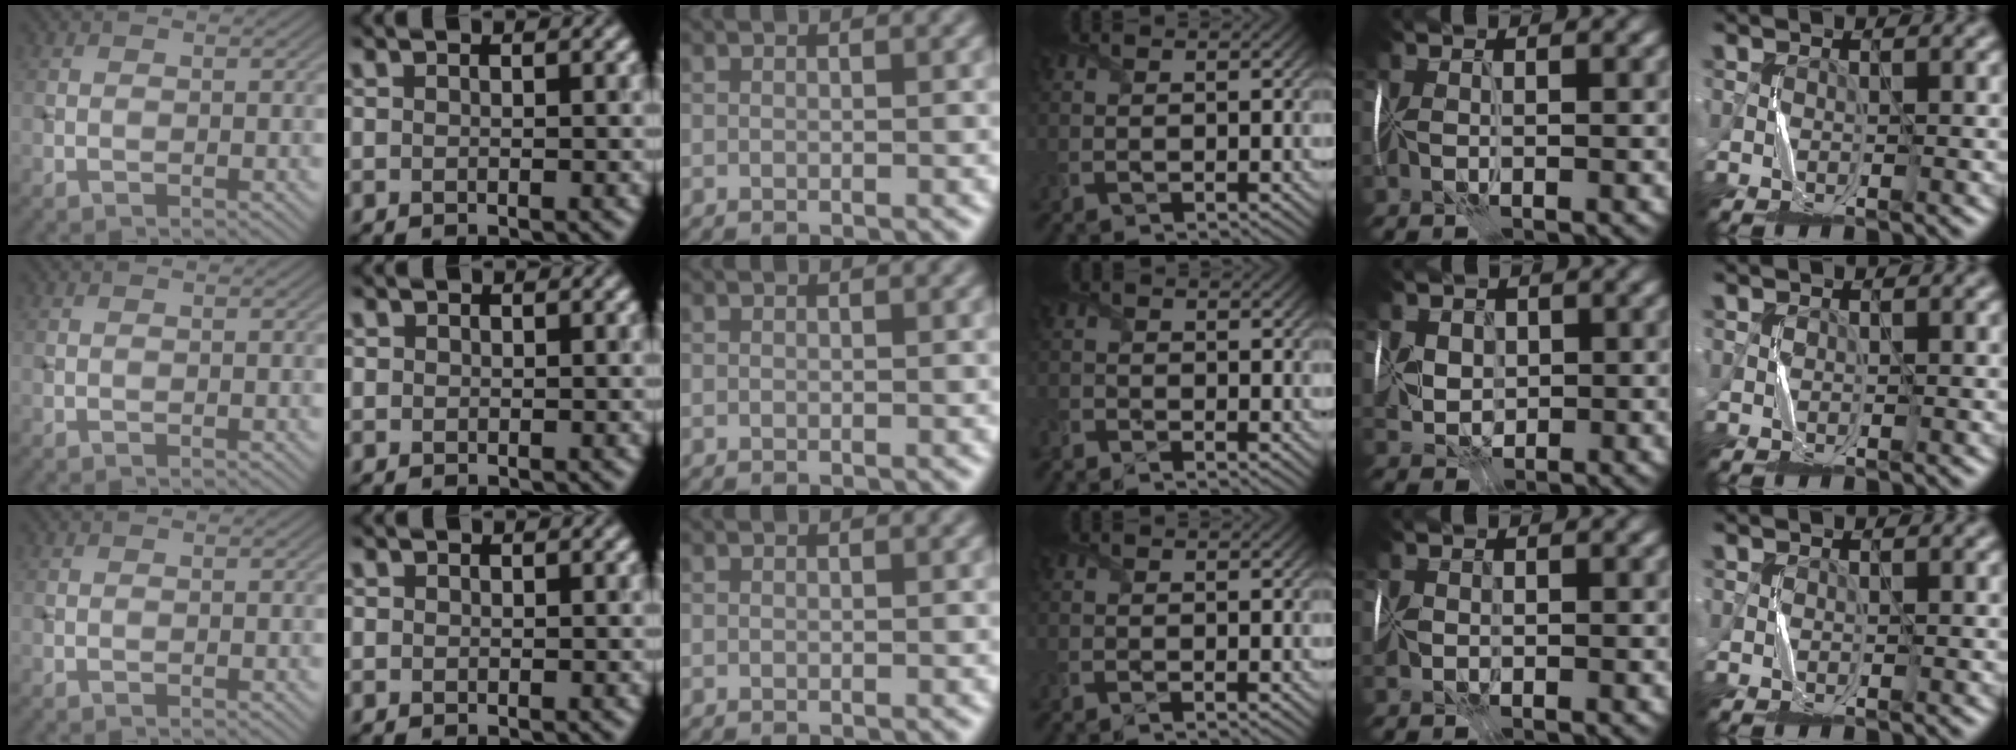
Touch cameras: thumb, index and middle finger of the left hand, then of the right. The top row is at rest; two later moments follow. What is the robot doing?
{"motion": "fold", "object": "wrapping paper"}